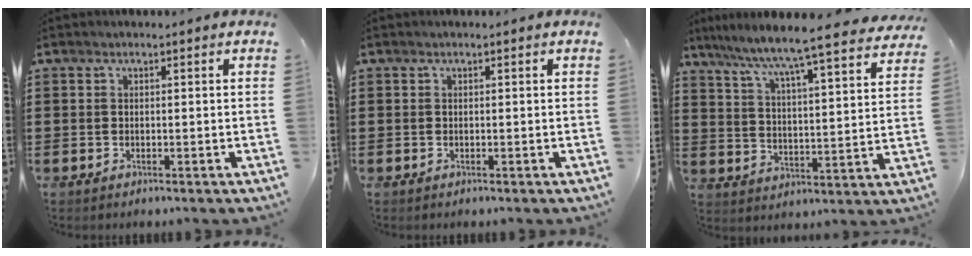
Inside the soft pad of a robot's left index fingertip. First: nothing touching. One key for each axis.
{"total": 0.0}
{"total": 6.2, "fx": 5.6, "fy": -0.8, "fz": 2.5, "tx": -0.076, "ty": -0.050, "tz": 0.085}